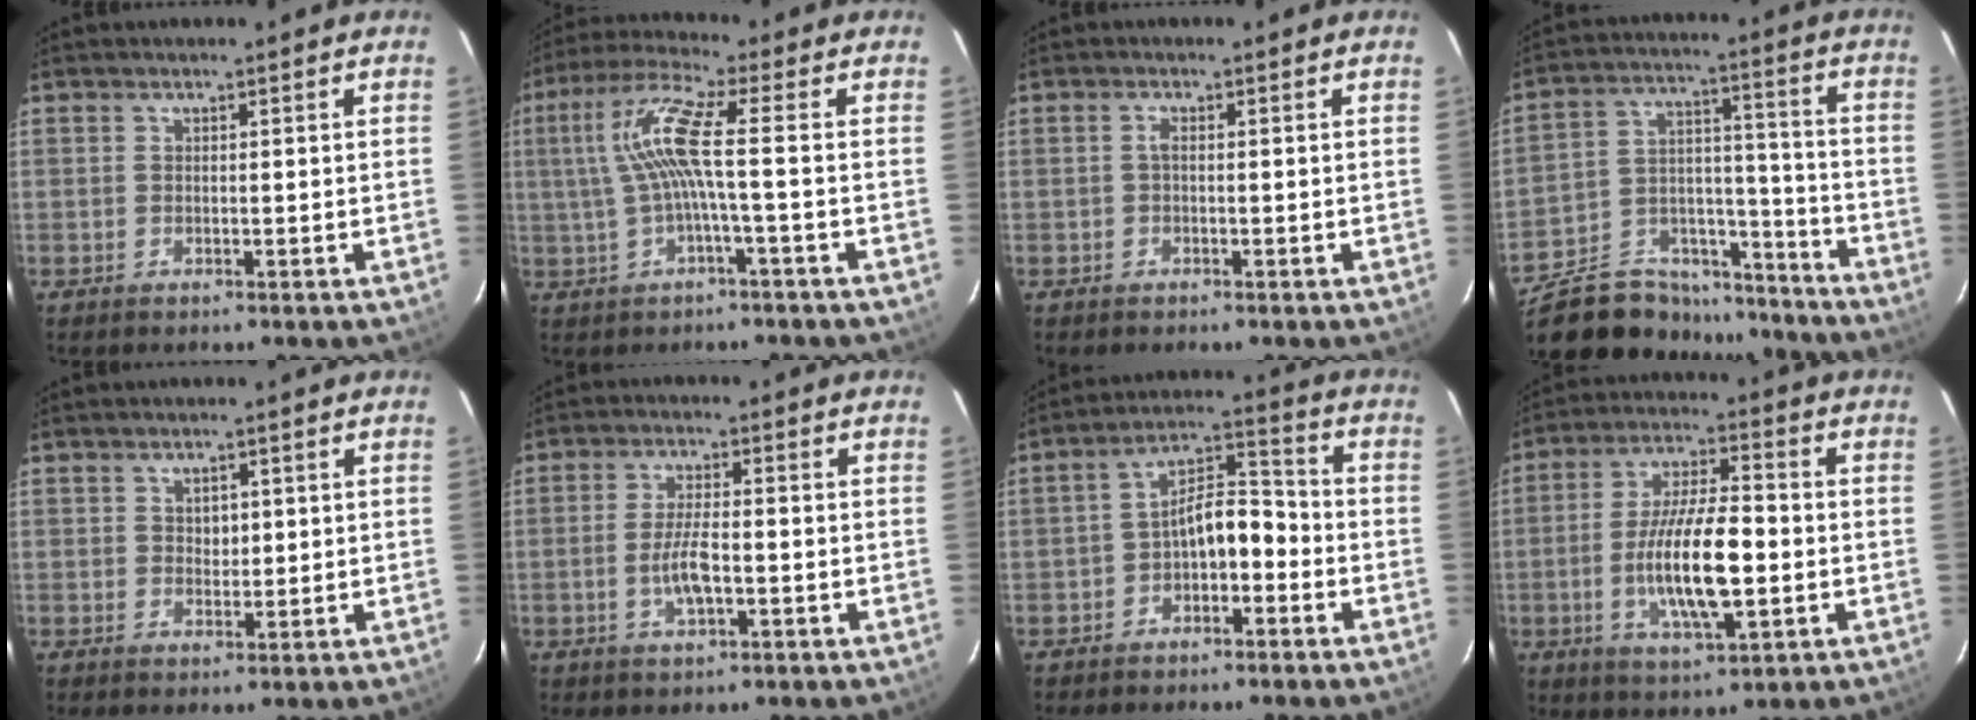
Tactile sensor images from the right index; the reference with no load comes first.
{"total": 9.2, "force": [-0.4, -0.9, 9.1], "torque": [-0.186, 0.007, 0.001]}
{"total": 0.9, "force": [-0.1, 0.3, 0.9], "torque": [-0.018, 0.004, -0.004]}
{"total": 21.2, "force": [-17.5, 9.6, 7.3], "torque": [-0.149, 0.051, -0.257]}
{"total": 2.2, "force": [0.6, 1.7, 1.2], "torque": [-0.015, 0.006, 0.012]}
{"total": 5.8, "force": [-1.6, 1.9, 5.3], "torque": [-0.106, -0.001, -0.028]}
{"total": 7.4, "force": [-3.0, 3.9, 5.5], "torque": [-0.096, 0.033, -0.041]}
{"total": 14.1, "force": [-2.7, 4.3, 13.2], "torque": [-0.254, -0.007, -0.046]}